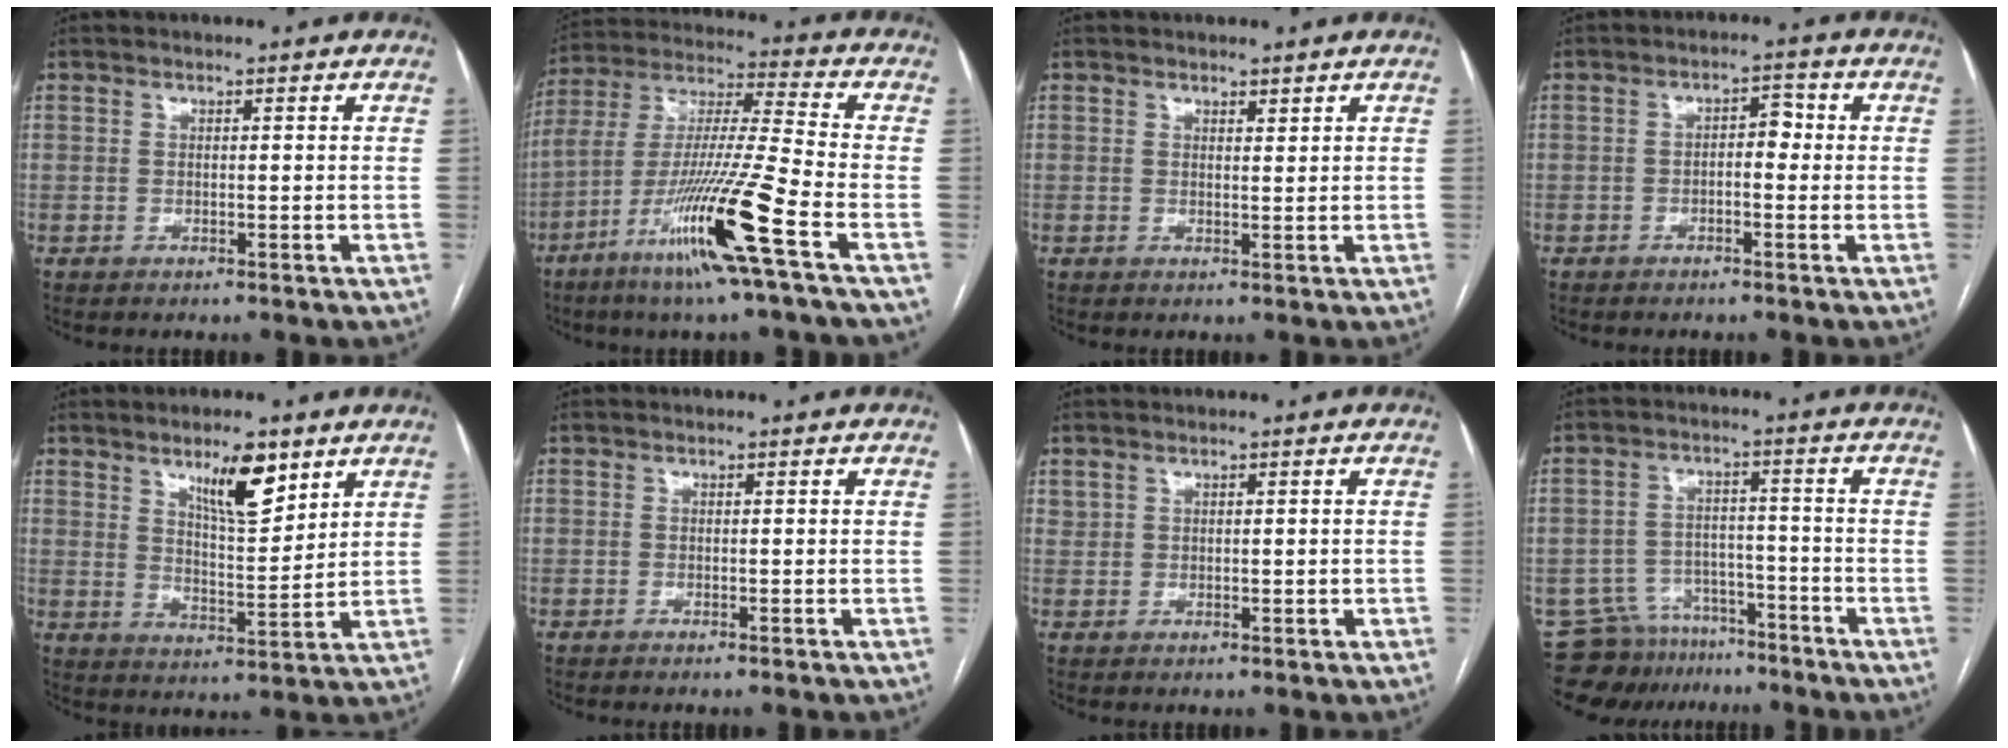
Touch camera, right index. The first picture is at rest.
{"total": 17.5, "force": [-8.4, -1.1, 15.3], "torque": [-0.318, -0.031, -0.161]}
{"total": 1.0, "force": [0.9, 0.3, 0.4], "torque": [-0.008, -0.004, 0.014]}
{"total": 3.2, "force": [-0.3, 1.5, 2.8], "torque": [-0.038, 0.017, -0.006]}
{"total": 8.7, "force": [5.4, 2.1, 6.5], "torque": [-0.112, -0.004, 0.094]}
{"total": 0.0}
{"total": 1.5, "force": [0.9, 0.9, 0.8], "torque": [-0.019, 0.005, 0.026]}
{"total": 9.7, "force": [-8.2, 5.2, 0.3], "torque": [-0.007, 0.023, -0.126]}